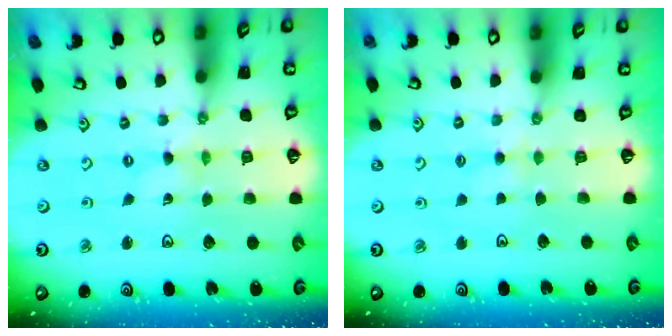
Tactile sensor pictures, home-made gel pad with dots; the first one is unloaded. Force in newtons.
{"total": 2.8, "press": 2.7, "slide": 0.5}